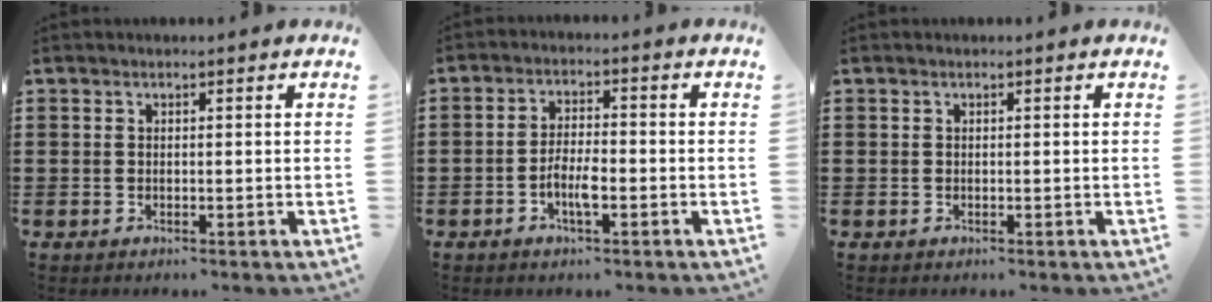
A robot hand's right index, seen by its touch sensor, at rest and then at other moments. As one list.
[{"total": 4.7, "force": [-1.8, 1.4, 4.0], "torque": [-0.083, 0.003, -0.037]}, {"total": 0.0}]